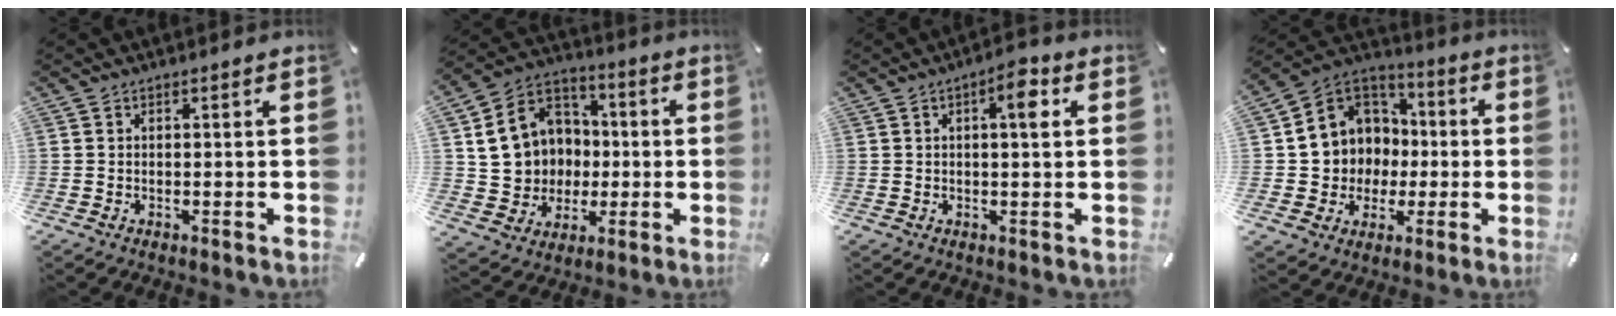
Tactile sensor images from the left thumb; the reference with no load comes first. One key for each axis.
{"total": 14.8, "fx": 0.4, "fy": 14.0, "fz": 4.6, "tx": -0.090, "ty": 0.007, "tz": 0.020}
{"total": 5.1, "fx": 1.6, "fy": 1.5, "fz": 4.6, "tx": -0.061, "ty": -0.005, "tz": 0.017}
{"total": 11.2, "fx": -1.0, "fy": 11.1, "fz": 0.8, "tx": -0.023, "ty": -0.013, "tz": -0.009}